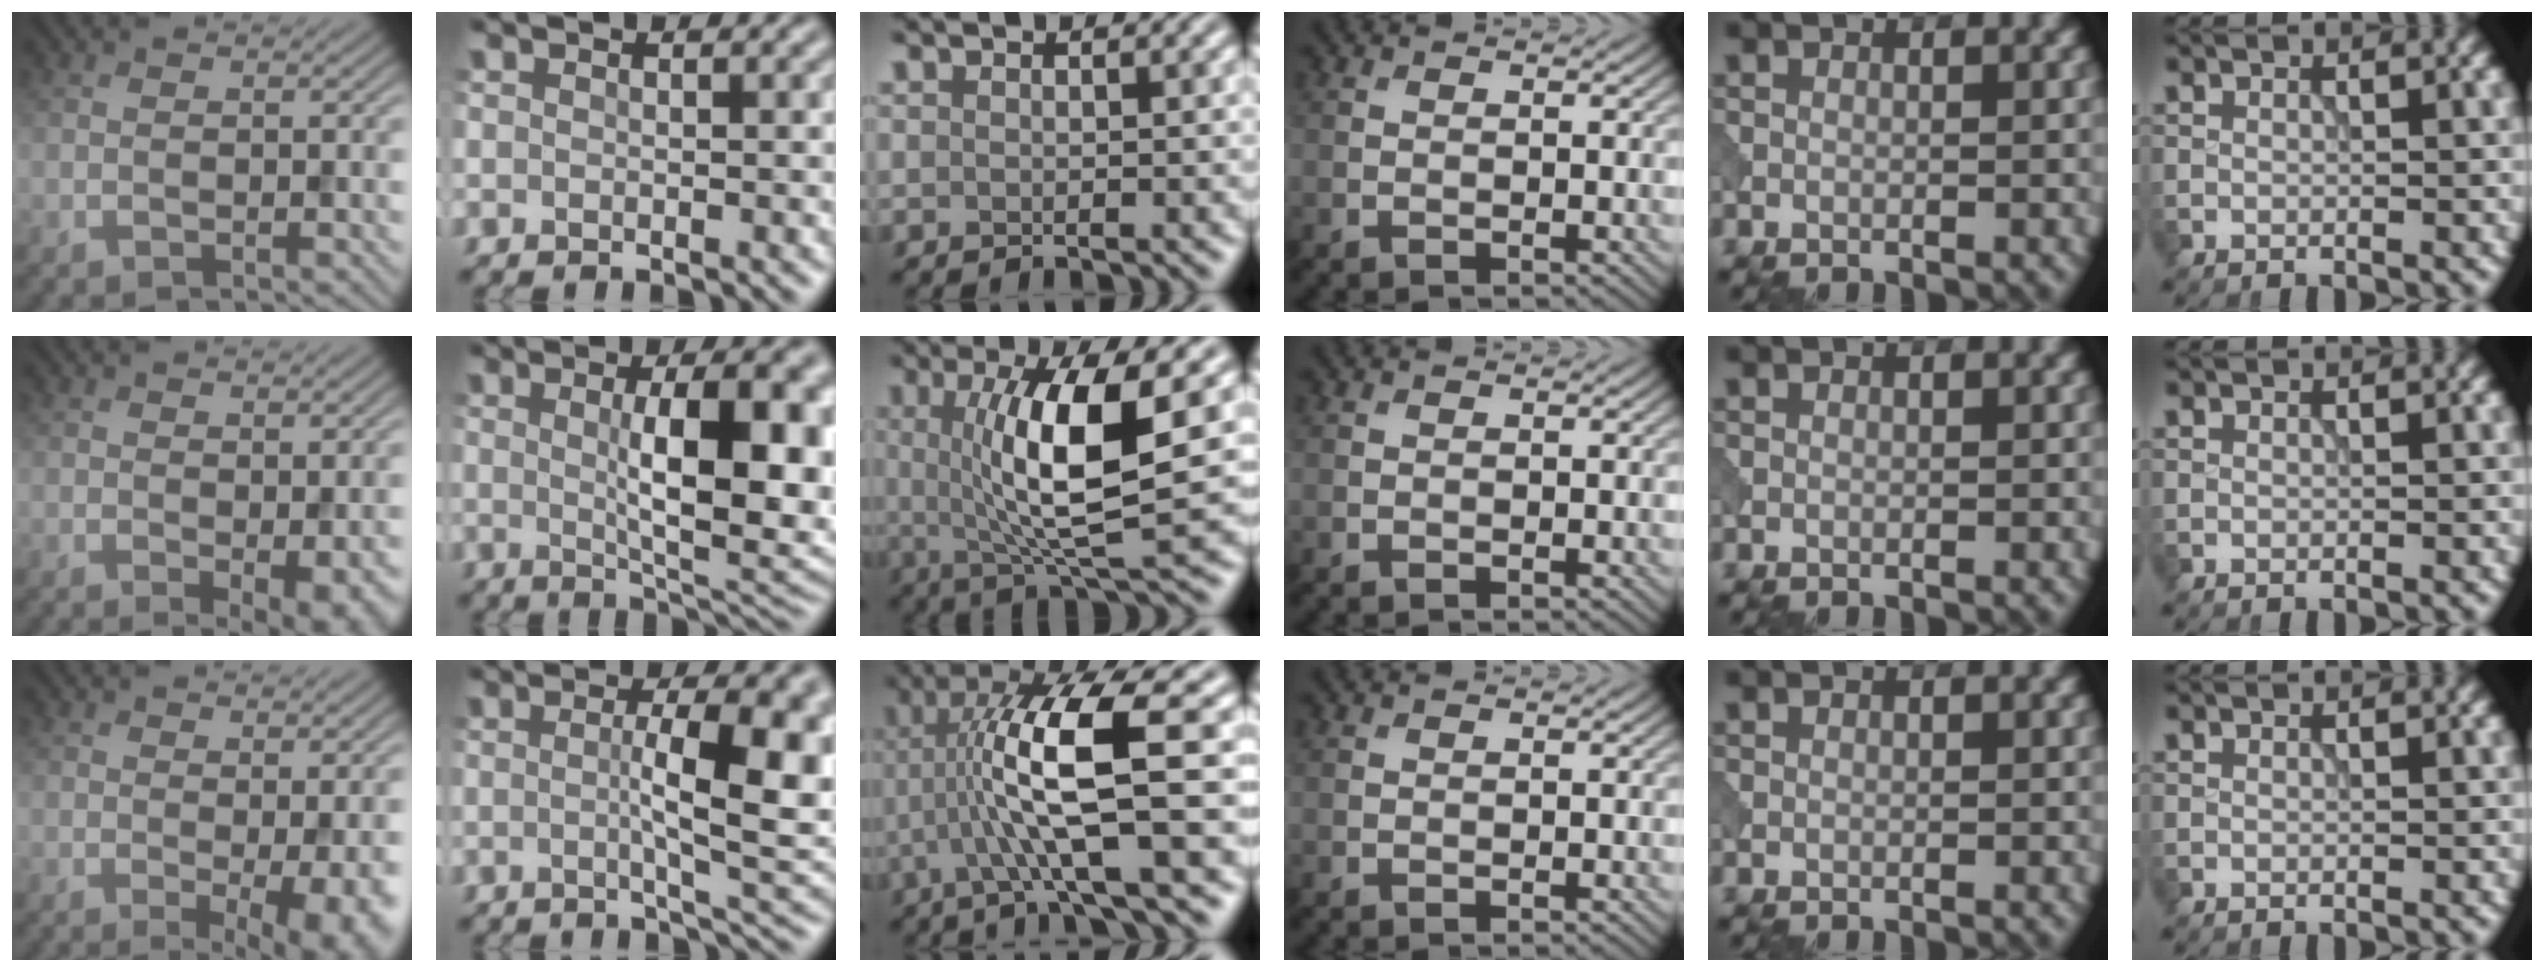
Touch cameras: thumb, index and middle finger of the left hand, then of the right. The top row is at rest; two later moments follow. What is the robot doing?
{"motion": "pour", "object": "beaker"}